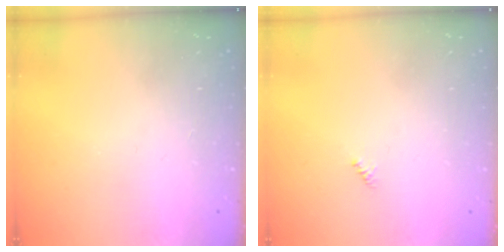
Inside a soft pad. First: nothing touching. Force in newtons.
{"total": 0.0}